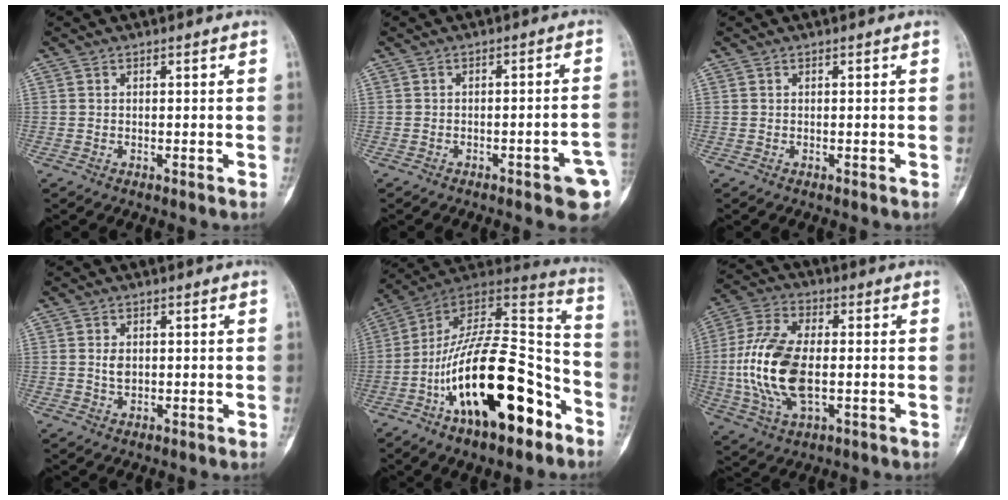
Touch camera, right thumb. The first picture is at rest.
{"total": 7.5, "force": [-2.8, 1.6, 6.8], "torque": [-0.080, 0.016, -0.030]}
{"total": 0.0}
{"total": 2.3, "force": [0.1, 1.7, 1.5], "torque": [-0.020, 0.001, 0.006]}
{"total": 26.8, "force": [-11.7, 11.2, 21.3], "torque": [-0.352, 0.073, -0.185]}
{"total": 16.2, "force": [-1.3, 8.5, 13.7], "torque": [-0.286, 0.009, -0.024]}